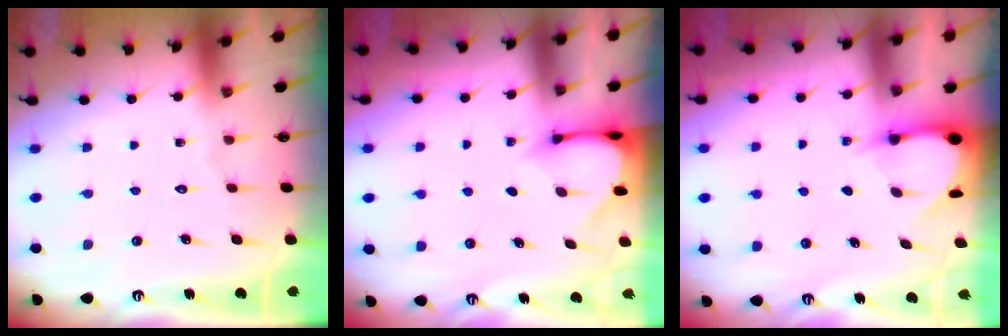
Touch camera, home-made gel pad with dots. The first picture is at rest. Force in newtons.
{"total": 3.2, "press": 3.2, "slide": 0.2}
{"total": 3.3, "press": 3.3, "slide": 0.4}